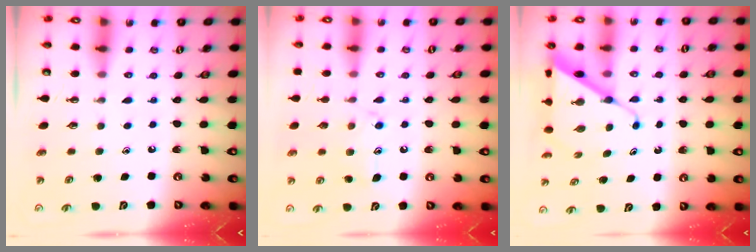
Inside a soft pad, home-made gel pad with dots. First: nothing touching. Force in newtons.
{"total": 11.0, "press": 10.9, "slide": 0.7}
{"total": 8.4, "press": 8.4, "slide": 0.4}